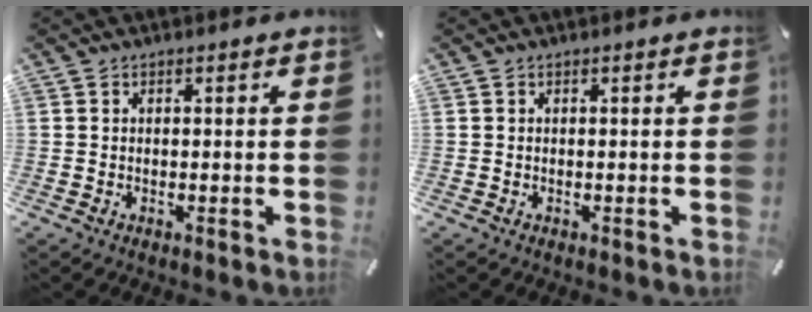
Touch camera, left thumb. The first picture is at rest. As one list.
[{"total": 0.0}]